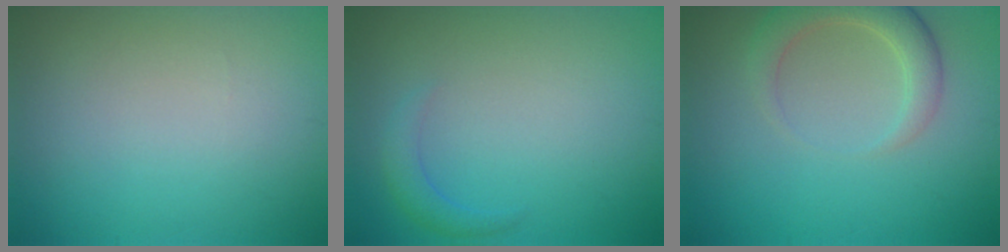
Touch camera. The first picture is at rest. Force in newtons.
{"total": 1.4, "press": 1.4, "slide": 0.1}
{"total": 3.5, "press": 3.5, "slide": 0.4}